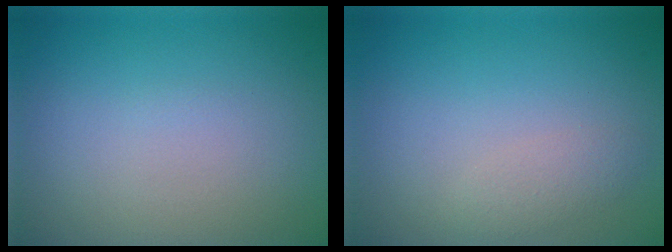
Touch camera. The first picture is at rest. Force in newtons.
{"total": 1.4, "press": 1.4, "slide": 0.1}